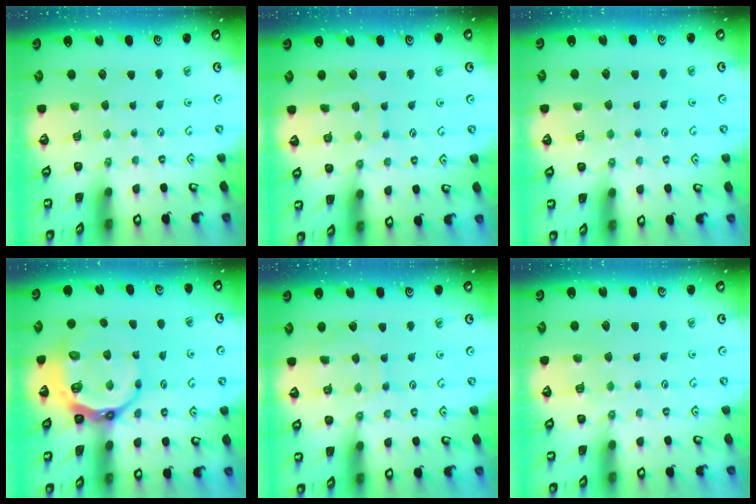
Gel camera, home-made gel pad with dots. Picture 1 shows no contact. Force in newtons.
{"total": 7.8, "press": 7.8, "slide": 0.9}
{"total": 2.5, "press": 2.4, "slide": 0.4}
{"total": 13.2, "press": 12.5, "slide": 4.3}
{"total": 8.4, "press": 8.4, "slide": 0.6}
{"total": 2.5, "press": 2.5, "slide": 0.4}